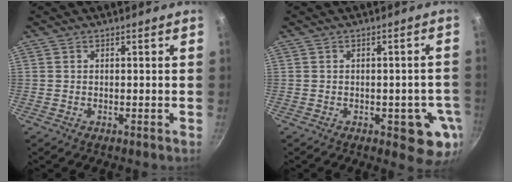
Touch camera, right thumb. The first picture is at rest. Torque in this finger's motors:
{"motor_torque": [1.08, 1.30, -0.09, 0.02, 0.21]}